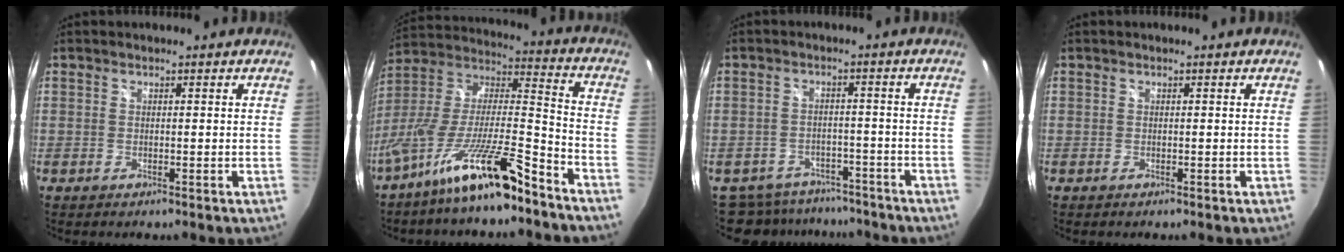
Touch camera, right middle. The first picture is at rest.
{"total": 17.9, "force": [-12.4, 2.4, 12.6], "torque": [-0.226, -0.016, -0.222]}
{"total": 11.8, "force": [-9.9, 5.7, 2.7], "torque": [-0.072, 0.006, -0.136]}
{"total": 0.0}